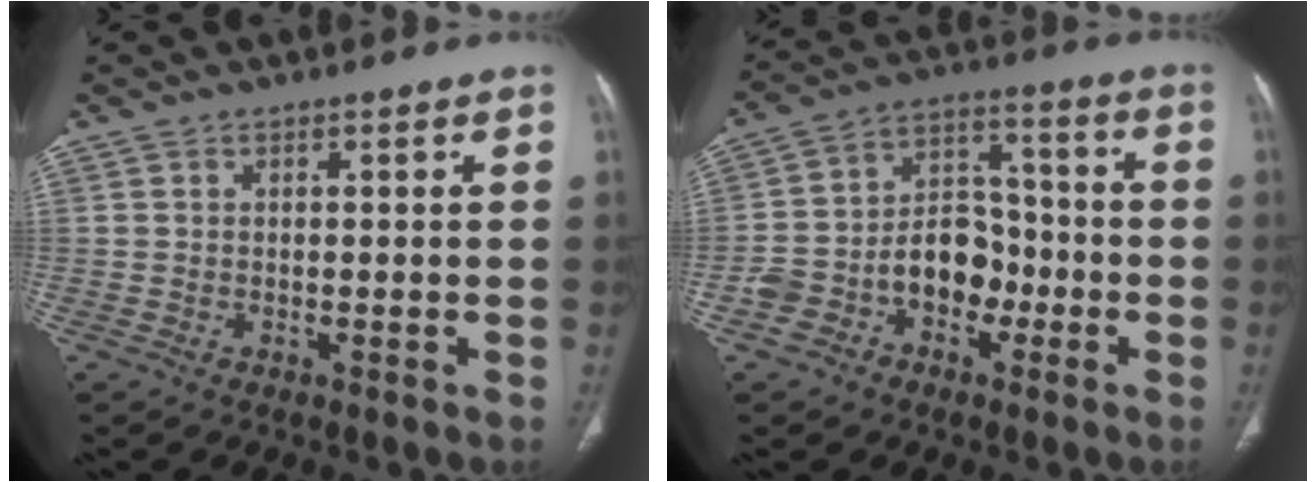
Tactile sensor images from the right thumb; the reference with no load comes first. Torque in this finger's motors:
{"motor_torque": [1.87, 1.24, 1.11, -0.70, 0.14]}